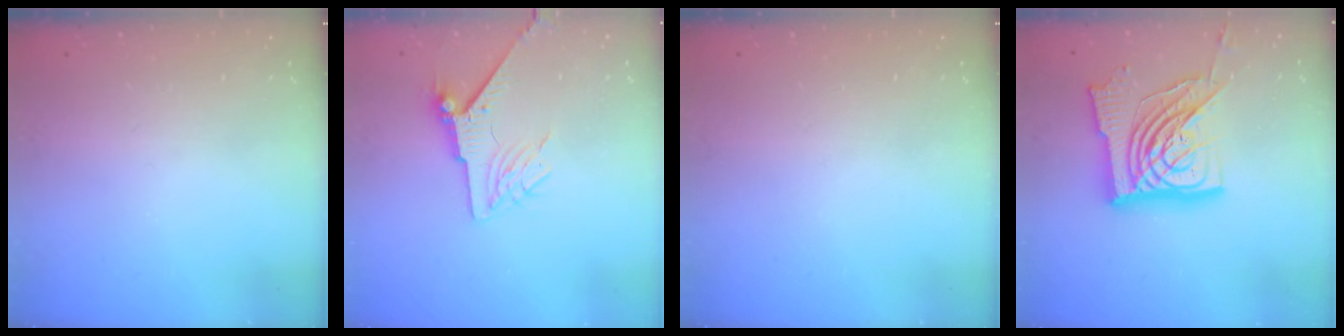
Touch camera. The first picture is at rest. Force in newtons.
{"total": 7.3, "press": 7.2, "slide": 1.1}
{"total": 0.0}
{"total": 26.7, "press": 26.5, "slide": 3.2}